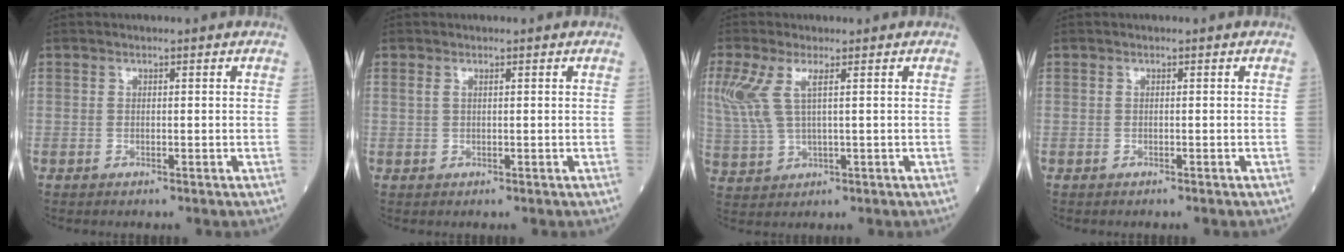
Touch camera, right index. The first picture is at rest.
{"total": 0.6, "force": [0.4, 0.1, 0.5], "torque": [-0.018, 0.008, 0.010]}
{"total": 6.4, "force": [2.2, 1.8, 5.8], "torque": [-0.164, 0.011, 0.053]}
{"total": 0.0}